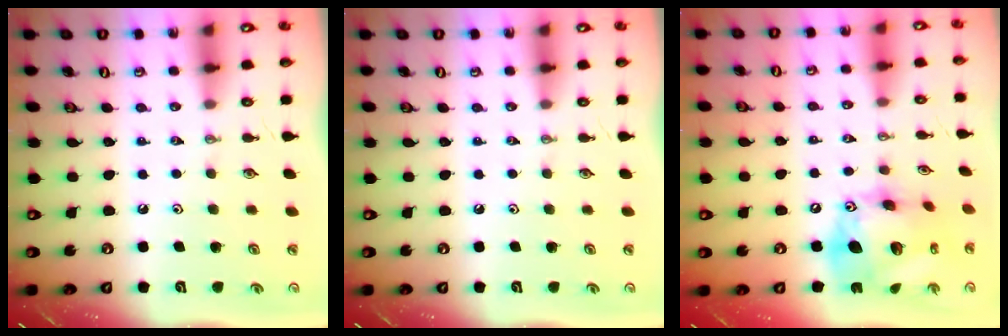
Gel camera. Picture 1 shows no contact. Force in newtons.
{"total": 0.0}
{"total": 19.9, "press": 19.8, "slide": 2.3}